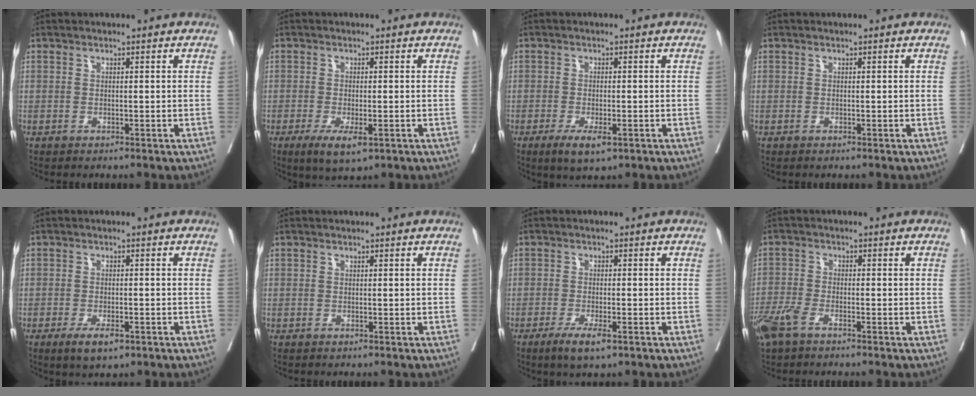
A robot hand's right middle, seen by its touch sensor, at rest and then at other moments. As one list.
[{"total": 5.1, "force": [-2.5, 1.5, 4.1], "torque": [-0.071, -0.012, -0.035]}, {"total": 4.4, "force": [-2.3, 1.3, 3.5], "torque": [-0.061, -0.008, -0.032]}, {"total": 0.0}, {"total": 4.4, "force": [-2.5, 1.5, 3.2], "torque": [-0.057, -0.005, -0.036]}, {"total": 0.0}, {"total": 4.5, "force": [-2.7, 1.0, 3.5], "torque": [-0.065, -0.008, -0.043]}, {"total": 5.3, "force": [-3.6, 1.7, 3.4], "torque": [-0.081, -0.008, -0.073]}]